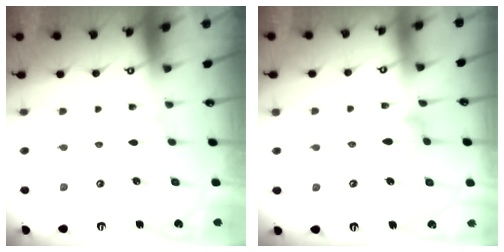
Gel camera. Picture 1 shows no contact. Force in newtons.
{"total": 8.1, "press": 8.1, "slide": 0.4}